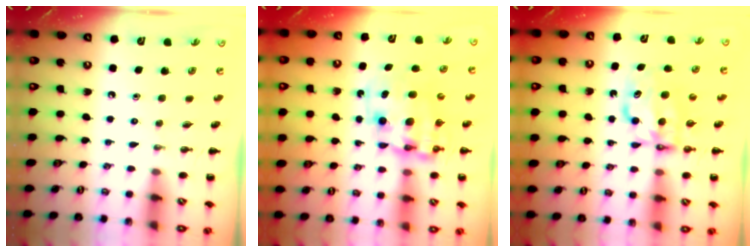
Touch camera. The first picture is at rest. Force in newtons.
{"total": 11.0, "press": 10.7, "slide": 2.5}
{"total": 6.8, "press": 6.7, "slide": 0.5}